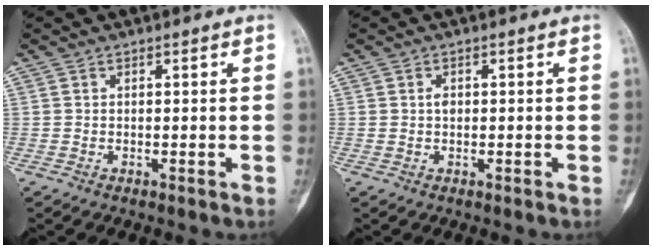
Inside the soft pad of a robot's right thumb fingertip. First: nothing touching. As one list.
[{"total": 1.2, "force": [0.1, 0.8, 0.9], "torque": [-0.011, 0.002, 0.000]}]